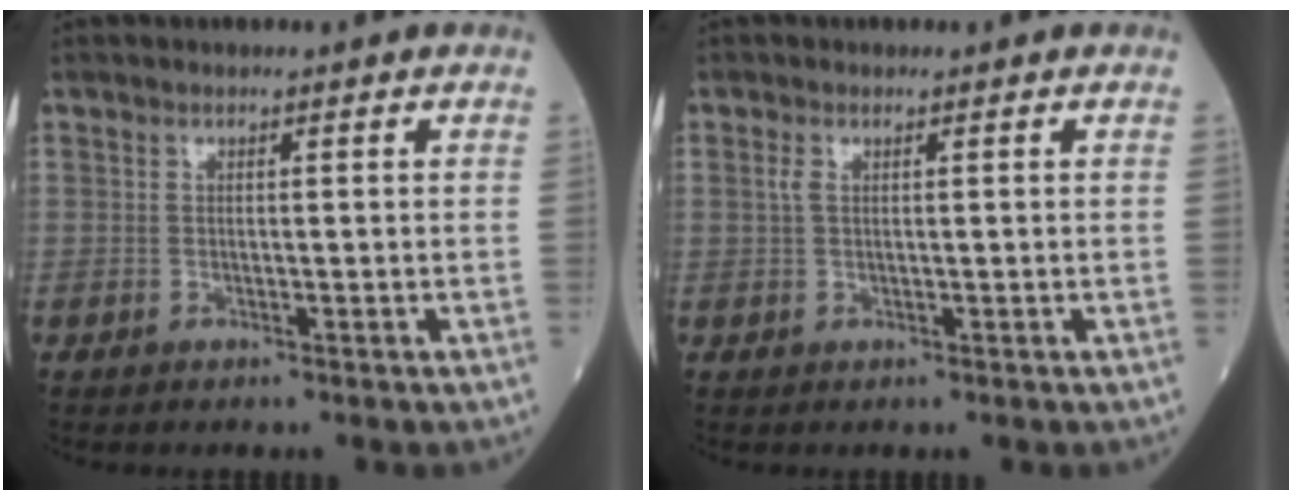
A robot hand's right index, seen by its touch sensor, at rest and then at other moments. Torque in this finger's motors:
{"motor_torque": [0.15, 0.16, 0.11, 0.01]}